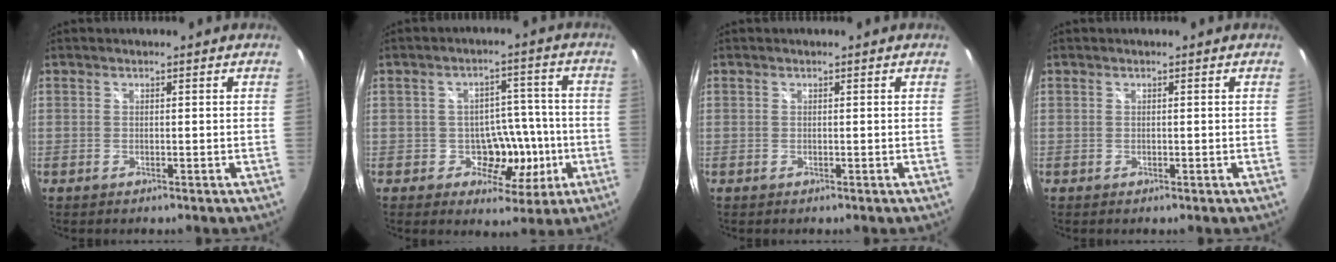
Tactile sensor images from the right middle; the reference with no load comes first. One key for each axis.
{"total": 7.9, "fx": -2.2, "fy": 6.3, "fz": 4.2, "tx": -0.063, "ty": 0.015, "tz": -0.020}
{"total": 0.0}
{"total": 0.0}